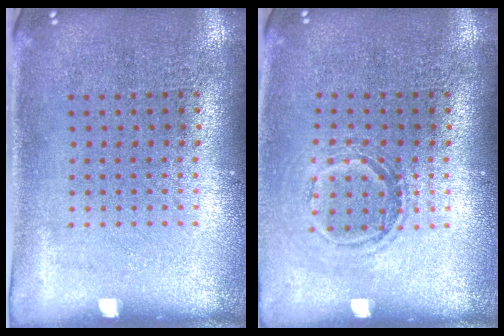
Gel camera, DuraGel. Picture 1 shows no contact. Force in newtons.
{"total": 1.3, "press": 1.1, "slide": 0.7}